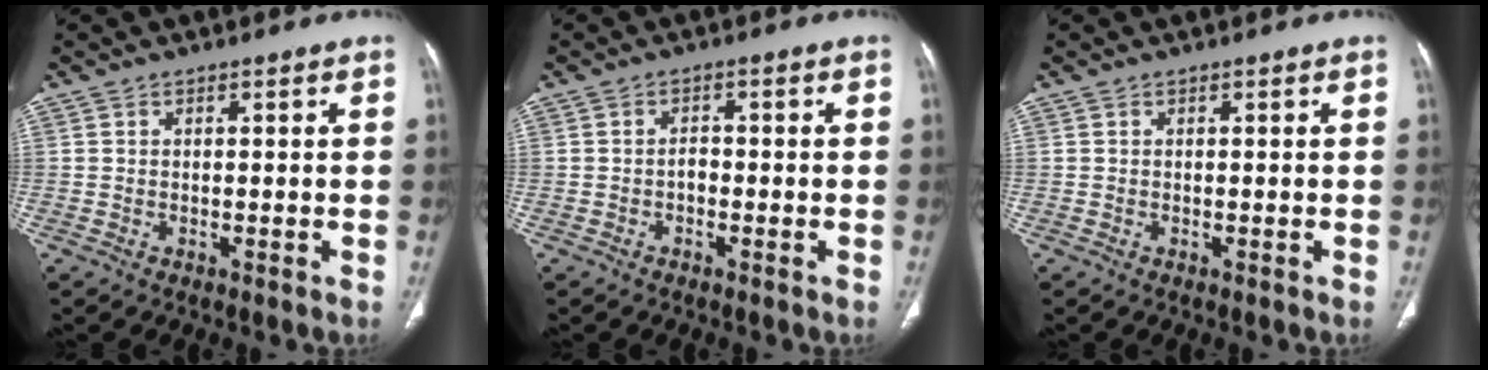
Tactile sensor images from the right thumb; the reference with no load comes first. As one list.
[{"total": 1.4, "force": [-0.6, 0.9, 0.9], "torque": [-0.009, 0.006, -0.013]}, {"total": 0.0}]